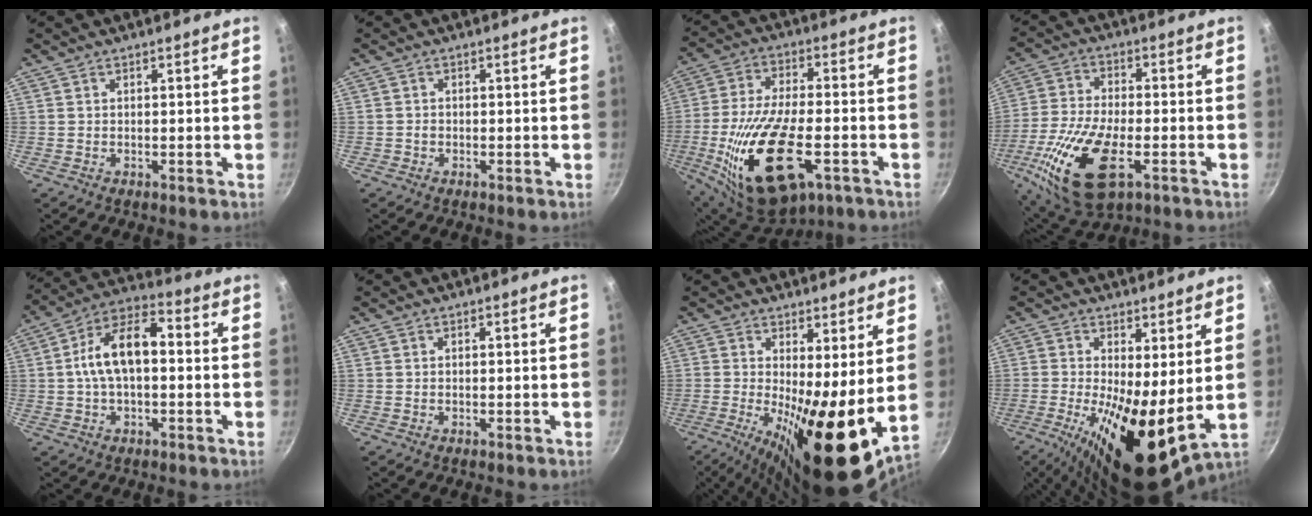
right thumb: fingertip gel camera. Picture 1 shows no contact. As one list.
[{"total": 0.9, "force": [-0.3, 0.9, 0.1], "torque": [-0.001, 0.005, -0.003]}, {"total": 23.1, "force": [-7.5, 10.5, 19.1], "torque": [-0.357, 0.010, -0.119]}, {"total": 18.5, "force": [-6.5, 8.4, 15.2], "torque": [-0.305, -0.002, -0.122]}, {"total": 12.4, "force": [0.1, 6.5, 10.5], "torque": [-0.170, 0.041, -0.009]}, {"total": 0.0}, {"total": 16.3, "force": [0.6, 4.9, 15.6], "torque": [-0.234, -0.035, 0.013]}, {"total": 15.3, "force": [-0.3, 5.5, 14.2], "torque": [-0.233, -0.033, 0.001]}]